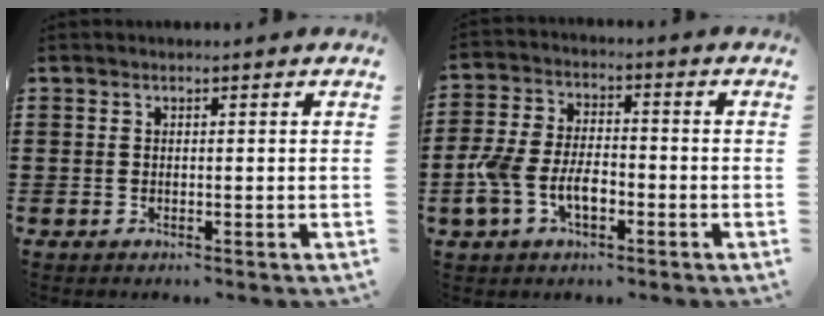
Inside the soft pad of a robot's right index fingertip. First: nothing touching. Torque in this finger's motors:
{"motor_torque": [0.55, -0.40, 0.66, 0.20]}